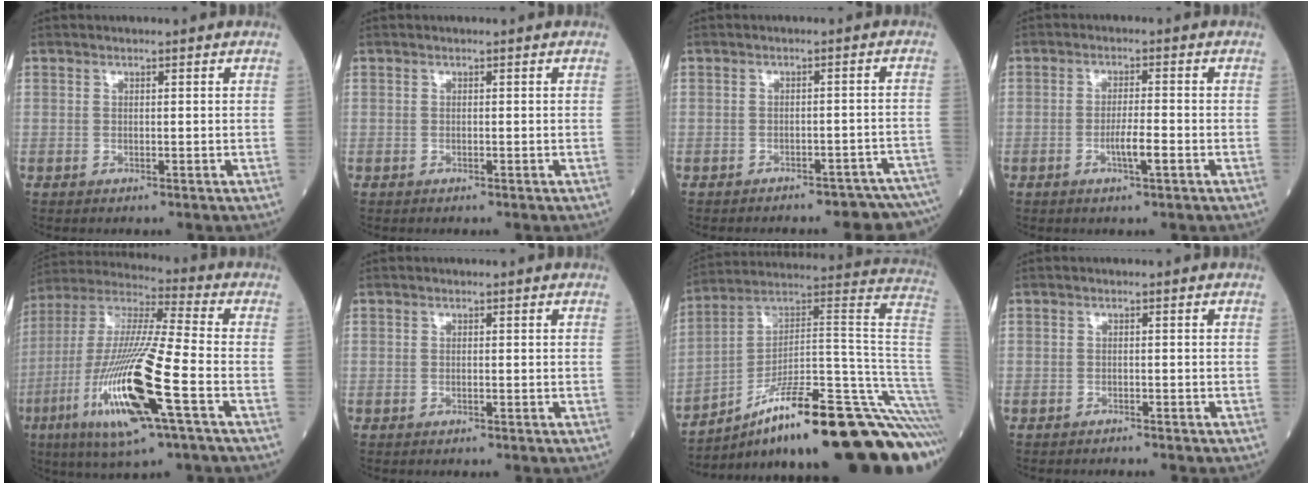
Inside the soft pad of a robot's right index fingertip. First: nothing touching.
{"total": 0.0}
{"total": 13.0, "force": [-12.0, 3.1, 4.0], "torque": [-0.021, 0.018, -0.123]}
{"total": 3.5, "force": [-1.3, 0.1, 3.2], "torque": [-0.059, -0.002, -0.024]}
{"total": 20.5, "force": [-7.3, 1.6, 19.2], "torque": [-0.415, -0.031, -0.138]}
{"total": 0.0}
{"total": 30.3, "force": [-18.4, 2.3, 23.9], "torque": [-0.208, 0.036, -0.272]}
{"total": 1.7, "force": [-1.6, 0.2, 0.5], "torque": [-0.010, -0.001, -0.019]}